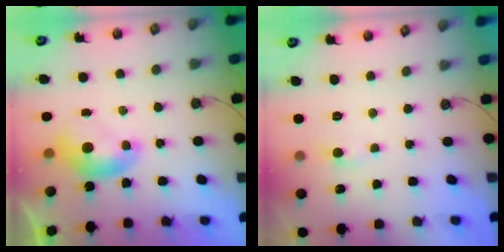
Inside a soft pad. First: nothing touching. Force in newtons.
{"total": 0.6, "press": 0.1, "slide": 0.6}